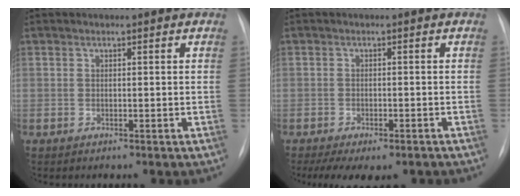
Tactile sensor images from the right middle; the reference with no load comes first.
{"total": 8.5, "force": [-6.2, 3.7, 4.4], "torque": [-0.061, 0.000, -0.085]}